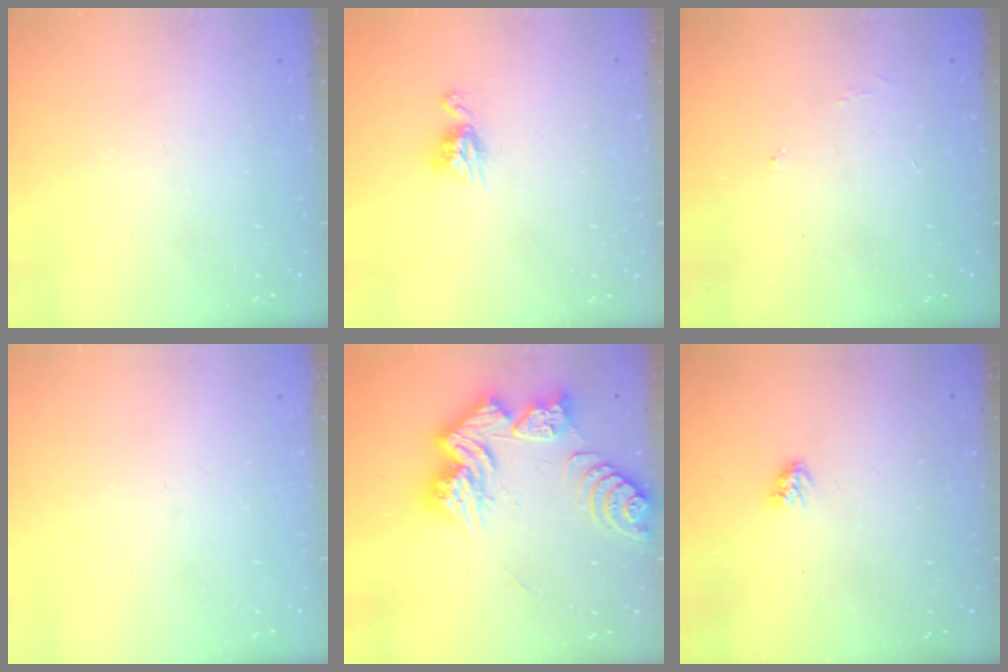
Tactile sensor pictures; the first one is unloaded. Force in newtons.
{"total": 7.9, "press": 7.9, "slide": 0.6}
{"total": 3.1, "press": 3.1, "slide": 0.5}
{"total": 0.0}
{"total": 16.4, "press": 16.4, "slide": 1.5}
{"total": 3.4, "press": 3.4, "slide": 0.4}